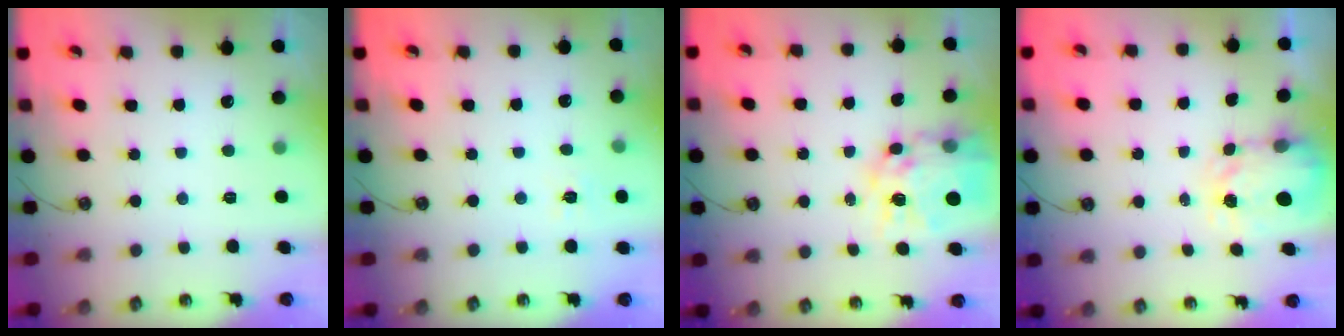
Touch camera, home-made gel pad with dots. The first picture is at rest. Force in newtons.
{"total": 5.1, "press": 5.0, "slide": 0.6}
{"total": 15.0, "press": 14.9, "slide": 1.5}
{"total": 3.7, "press": 3.7, "slide": 0.4}